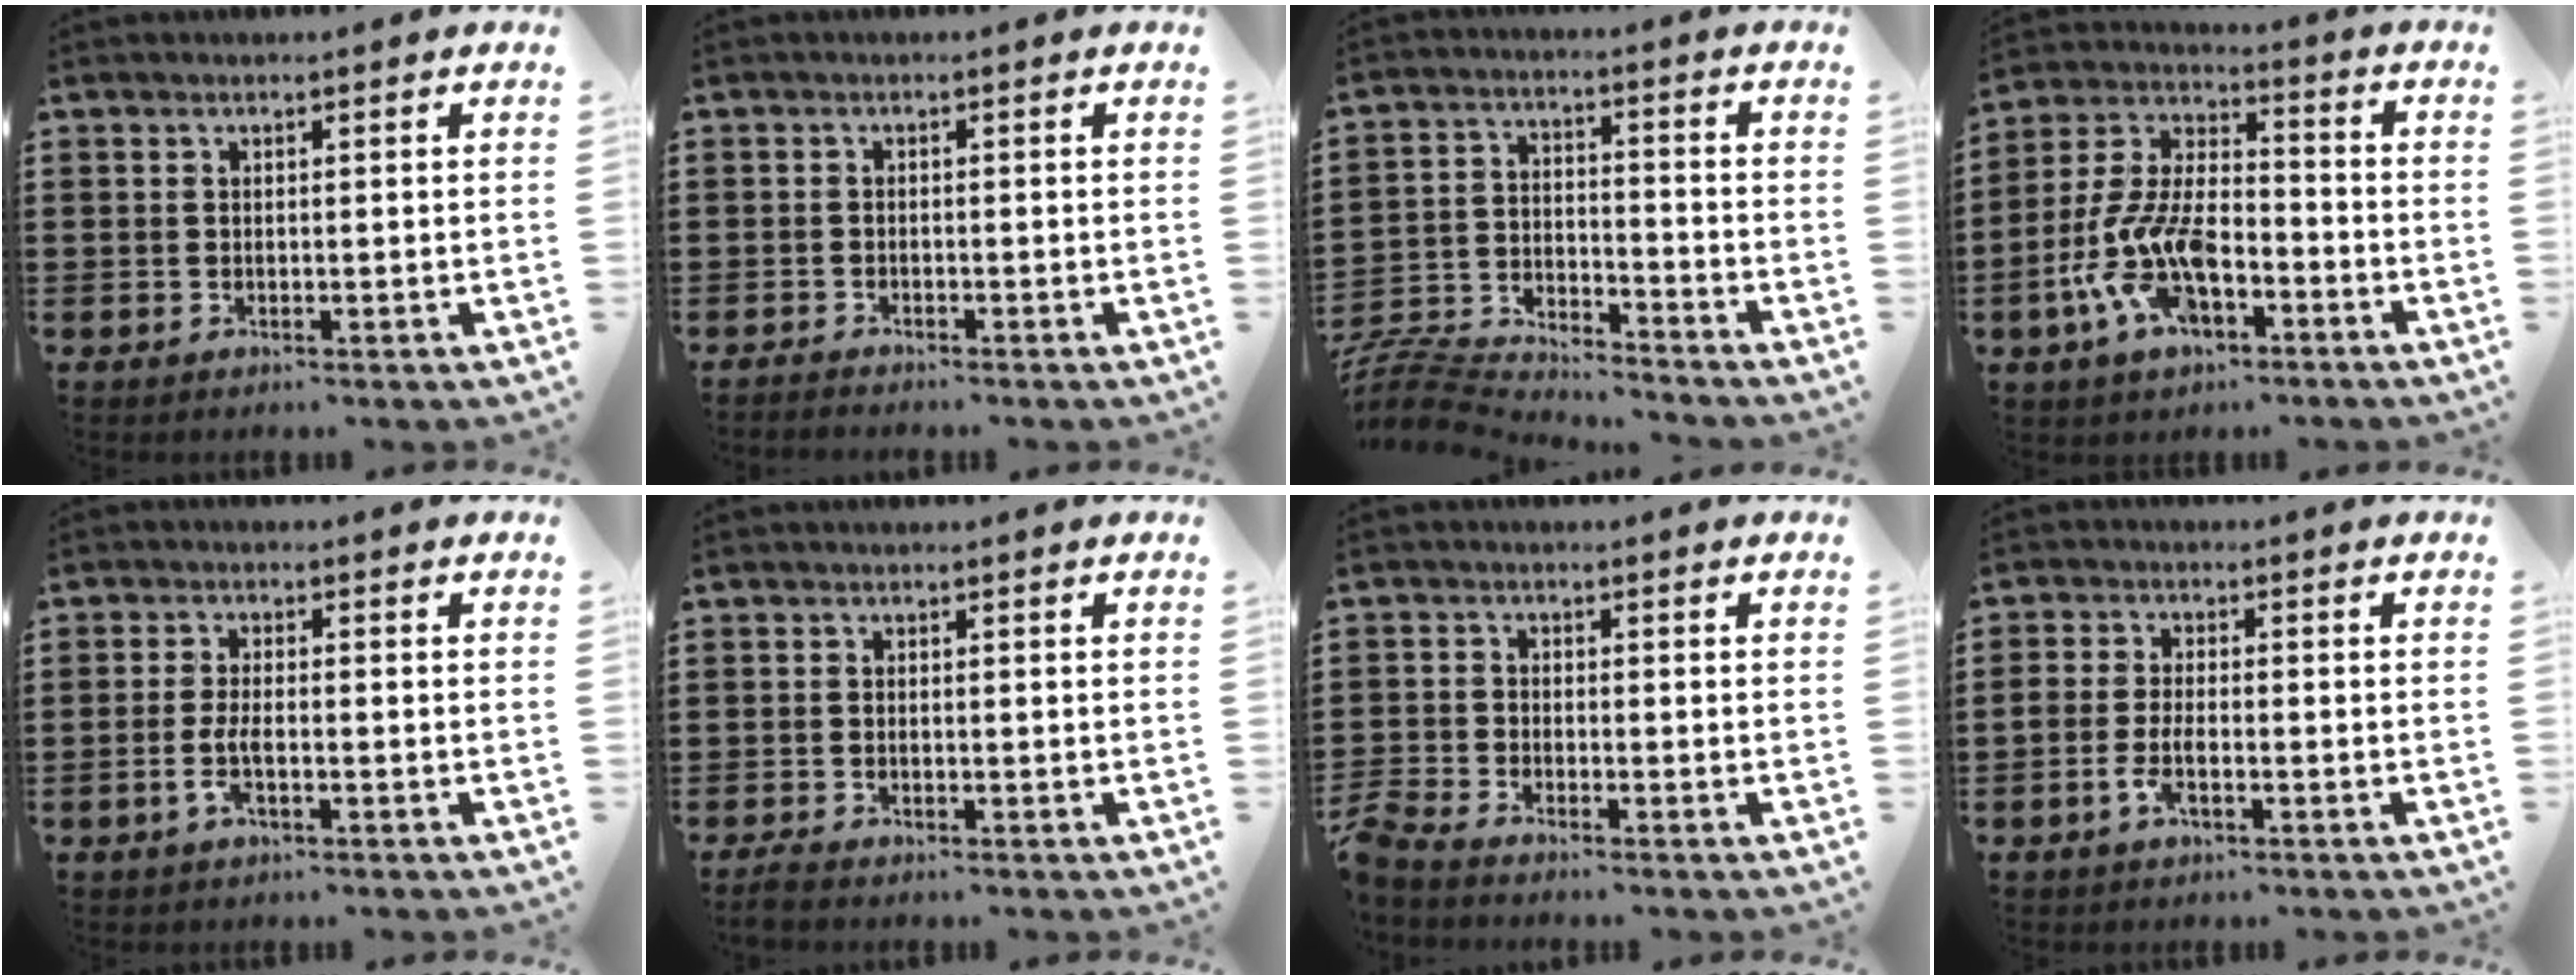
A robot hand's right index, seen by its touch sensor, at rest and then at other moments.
{"total": 1.0, "force": [-1.0, -0.1, 0.0], "torque": [-0.003, -0.001, -0.020]}
{"total": 6.8, "force": [-6.8, 0.4, 0.6], "torque": [-0.039, -0.008, -0.144]}
{"total": 10.9, "force": [-5.2, 5.3, 7.9], "torque": [-0.203, -0.011, -0.109]}
{"total": 3.3, "force": [-1.3, 0.9, 2.9], "torque": [-0.065, -0.002, -0.027]}
{"total": 1.1, "force": [-1.1, 0.0, 0.3], "torque": [-0.004, -0.002, -0.020]}
{"total": 2.6, "force": [-2.6, 0.0, 0.2], "torque": [-0.020, -0.003, -0.060]}
{"total": 3.4, "force": [-1.9, 1.2, 2.5], "torque": [-0.064, -0.002, -0.042]}